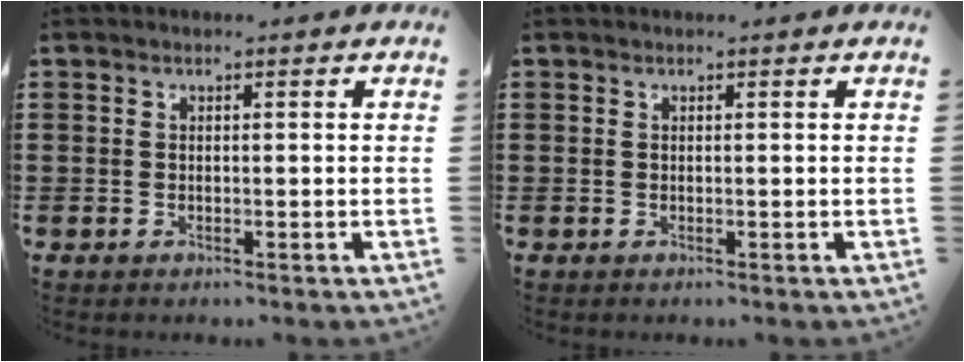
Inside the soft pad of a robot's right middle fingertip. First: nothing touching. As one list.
[{"total": 0.0}]